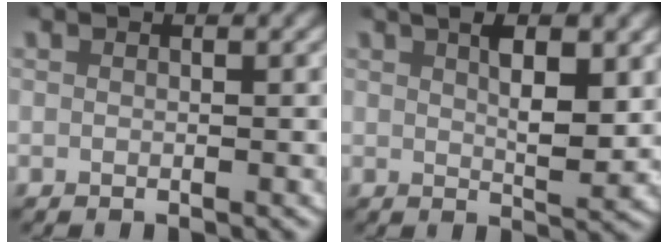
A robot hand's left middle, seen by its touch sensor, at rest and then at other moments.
{"total": 4.9, "force": [2.3, 1.8, 4.0], "torque": [-0.053, -0.003, 0.039]}